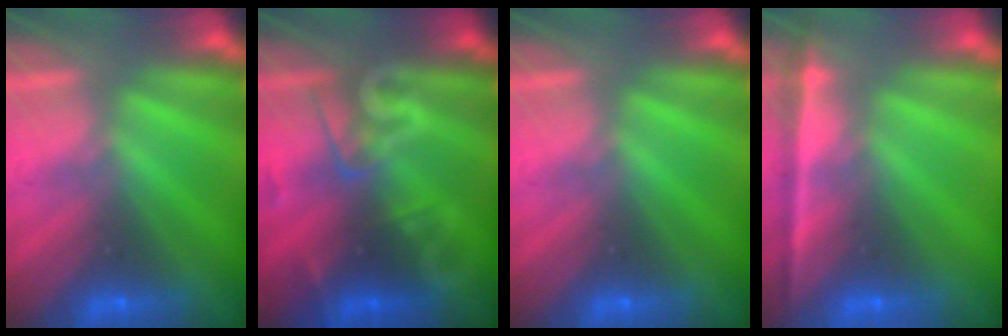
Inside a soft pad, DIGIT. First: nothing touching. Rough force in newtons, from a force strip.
{"total": 2.8}
{"total": 0.0}
{"total": 1.8}